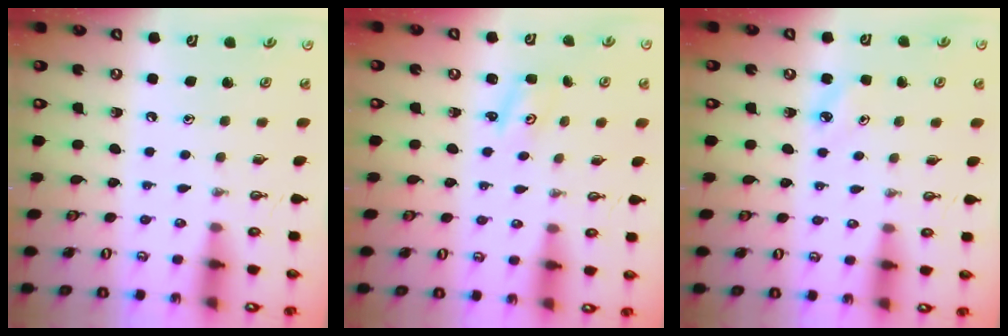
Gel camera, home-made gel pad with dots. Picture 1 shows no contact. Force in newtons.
{"total": 1.6, "press": 1.6, "slide": 0.2}
{"total": 4.5, "press": 4.5, "slide": 0.7}